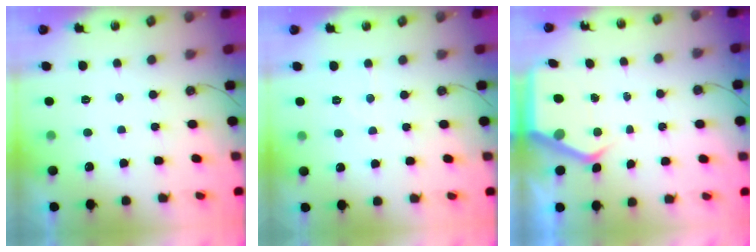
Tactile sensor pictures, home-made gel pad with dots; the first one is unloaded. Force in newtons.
{"total": 4.3, "press": 4.3, "slide": 0.6}
{"total": 5.6, "press": 5.5, "slide": 0.5}